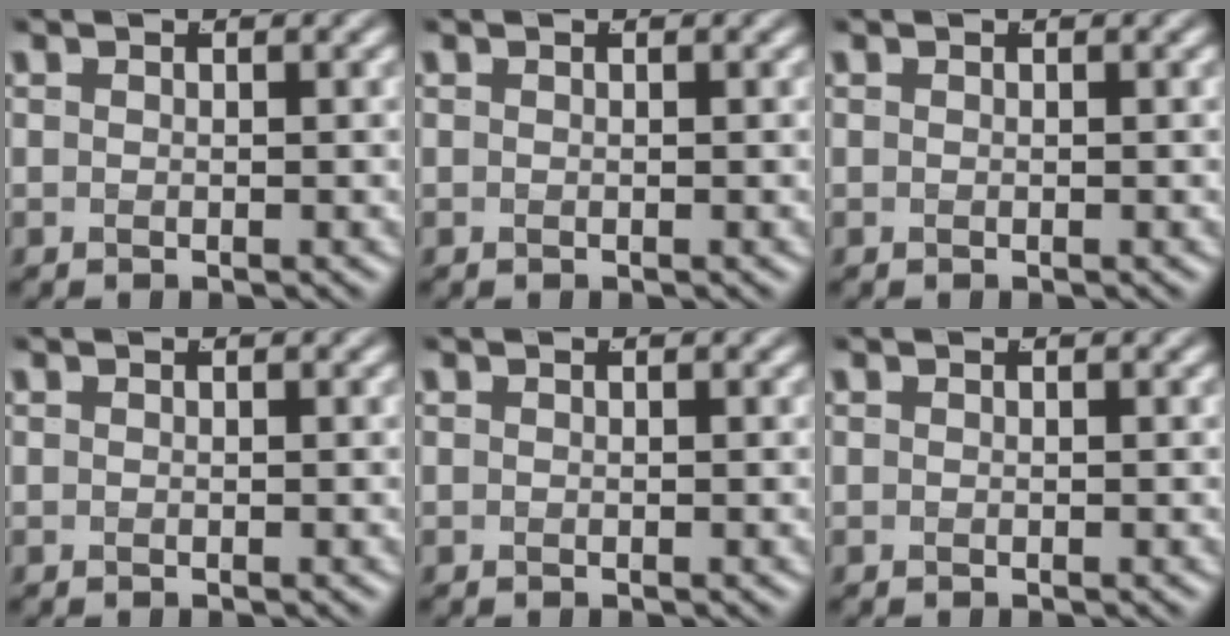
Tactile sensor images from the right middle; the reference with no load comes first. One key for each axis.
{"total": 0.0}
{"total": 0.0}
{"total": 0.0}
{"total": 0.0}
{"total": 0.0}